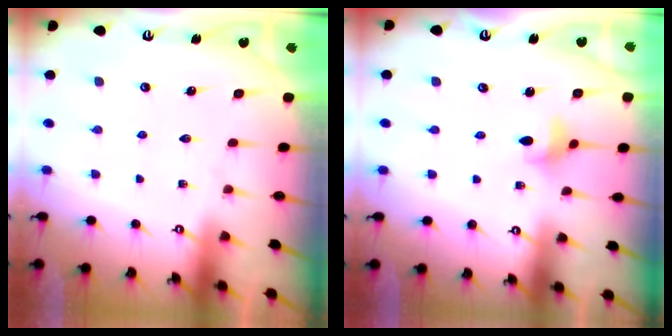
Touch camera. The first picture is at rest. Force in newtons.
{"total": 3.5, "press": 3.4, "slide": 0.4}